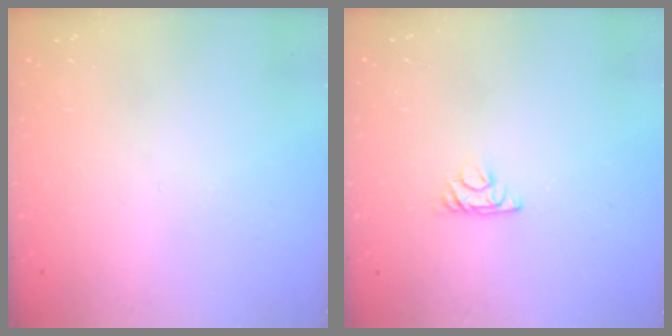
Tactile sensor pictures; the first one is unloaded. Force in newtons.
{"total": 4.3, "press": 4.3, "slide": 0.7}